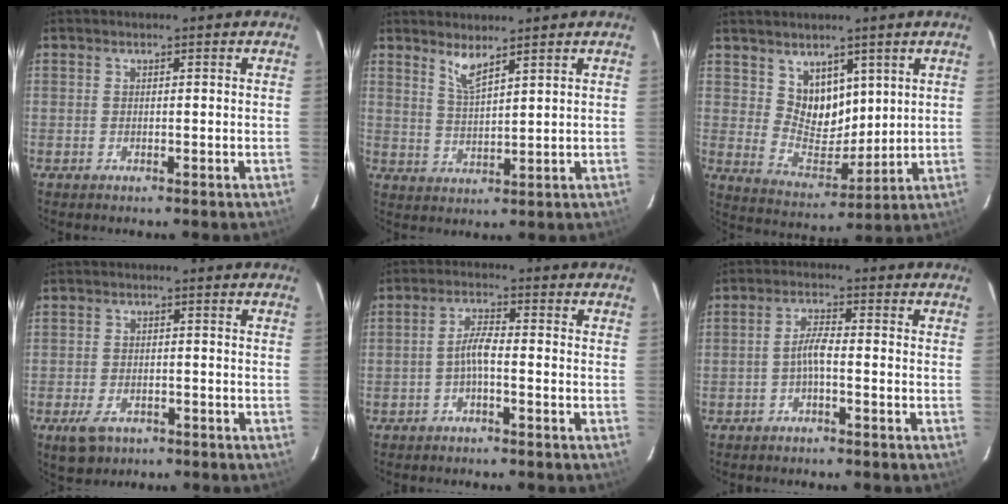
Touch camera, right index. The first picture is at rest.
{"total": 4.0, "force": [3.2, 0.4, 2.4], "torque": [-0.049, -0.003, 0.062]}
{"total": 8.3, "force": [4.6, 5.9, 3.5], "torque": [-0.054, -0.001, 0.098]}
{"total": 5.5, "force": [-3.2, 3.3, 2.9], "torque": [-0.071, -0.009, -0.050]}
{"total": 3.2, "force": [-1.4, 0.5, 2.8], "torque": [-0.061, 0.009, -0.030]}
{"total": 2.9, "force": [-1.3, 0.5, 2.6], "torque": [-0.055, 0.008, -0.028]}